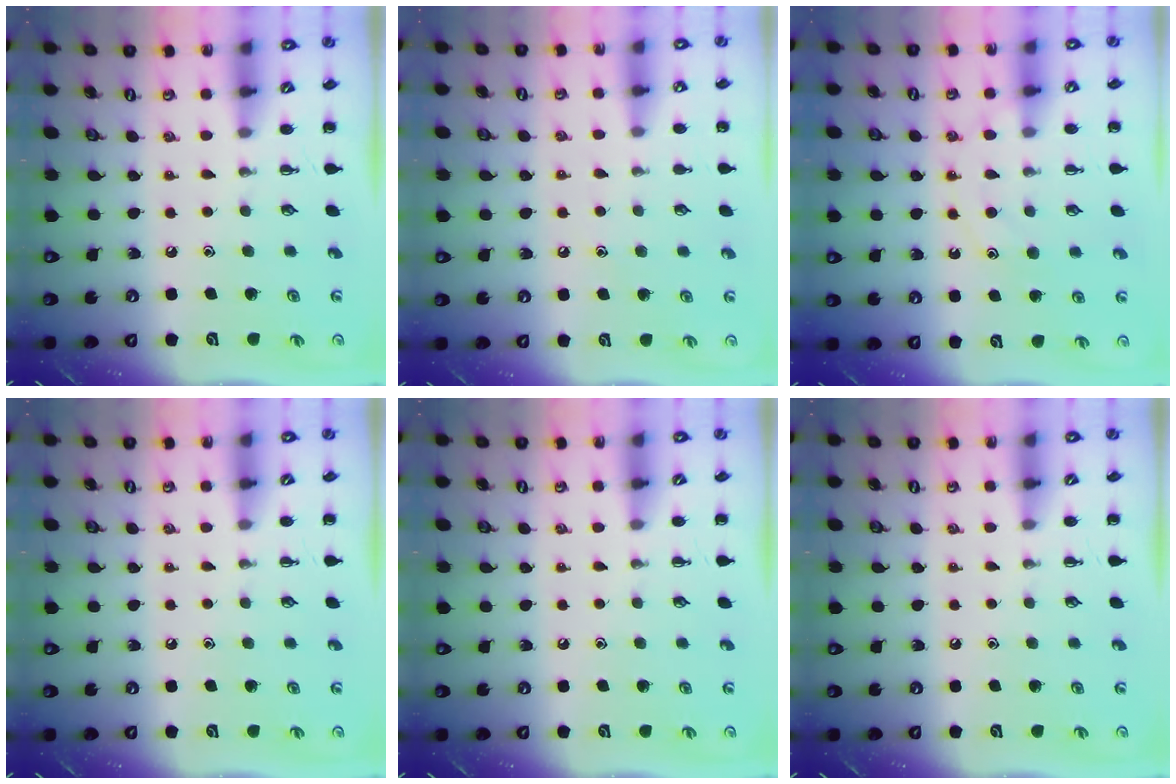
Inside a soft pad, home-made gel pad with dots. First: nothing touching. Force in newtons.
{"total": 4.9, "press": 4.7, "slide": 1.4}
{"total": 10.3, "press": 10.3, "slide": 0.8}
{"total": 0.0}
{"total": 0.0}
{"total": 0.0}